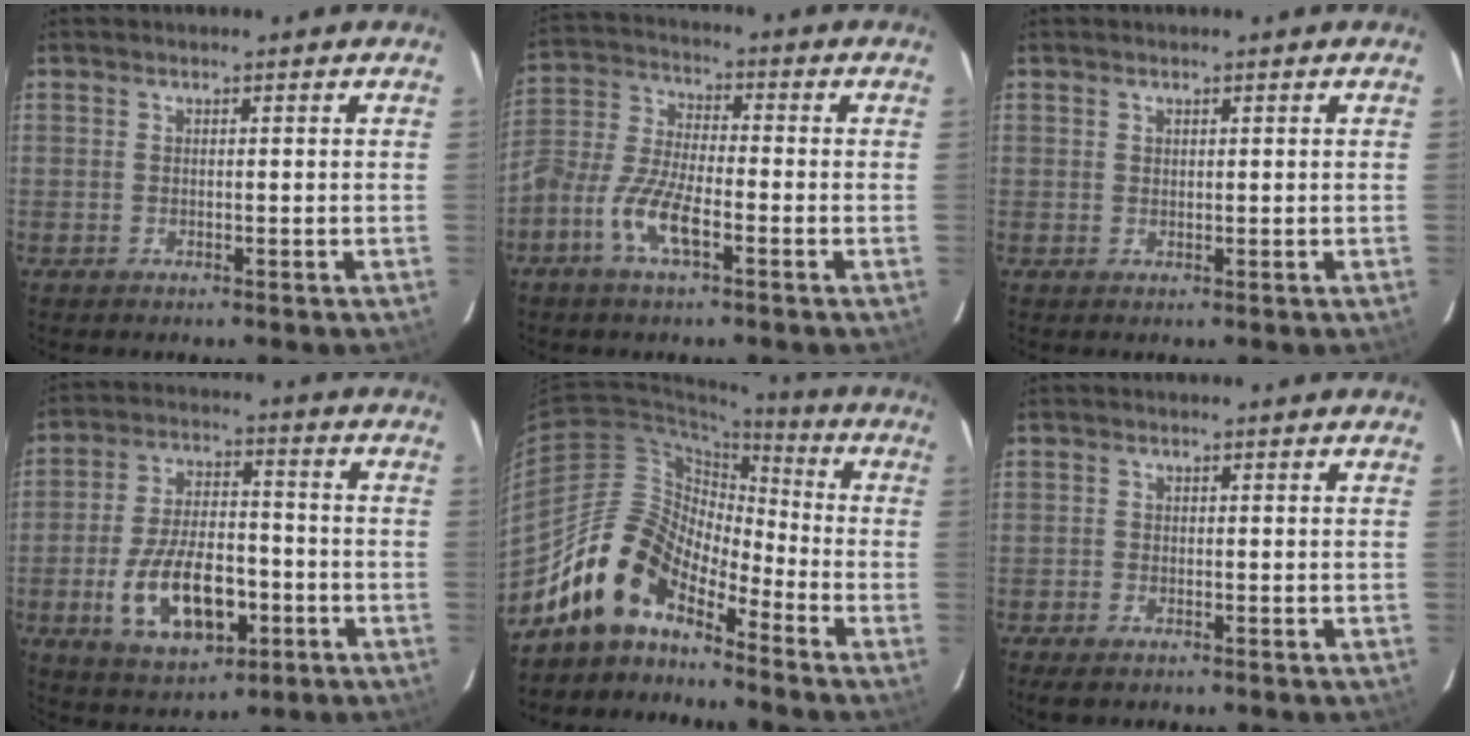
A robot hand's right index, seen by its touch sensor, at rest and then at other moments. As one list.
[{"total": 9.9, "force": [-4.7, 3.5, 8.0], "torque": [-0.177, 0.003, -0.101]}, {"total": 0.7, "force": [0.4, 0.5, 0.1], "torque": [-0.001, 0.003, 0.006]}, {"total": 14.9, "force": [-5.0, 7.5, 11.8], "torque": [-0.236, 0.003, -0.072]}, {"total": 12.2, "force": [-9.9, 5.1, 4.9], "torque": [-0.085, 0.028, -0.198]}, {"total": 2.3, "force": [-1.7, 1.1, 1.2], "torque": [-0.030, -0.005, -0.033]}]